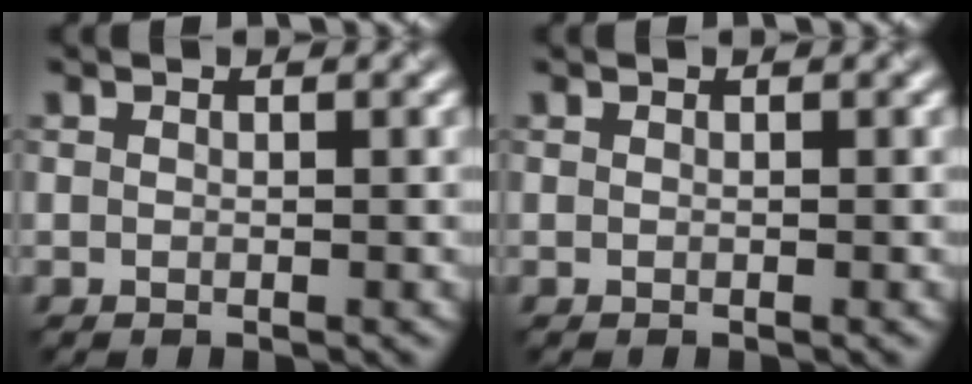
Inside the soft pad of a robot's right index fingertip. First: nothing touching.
{"total": 0.0}